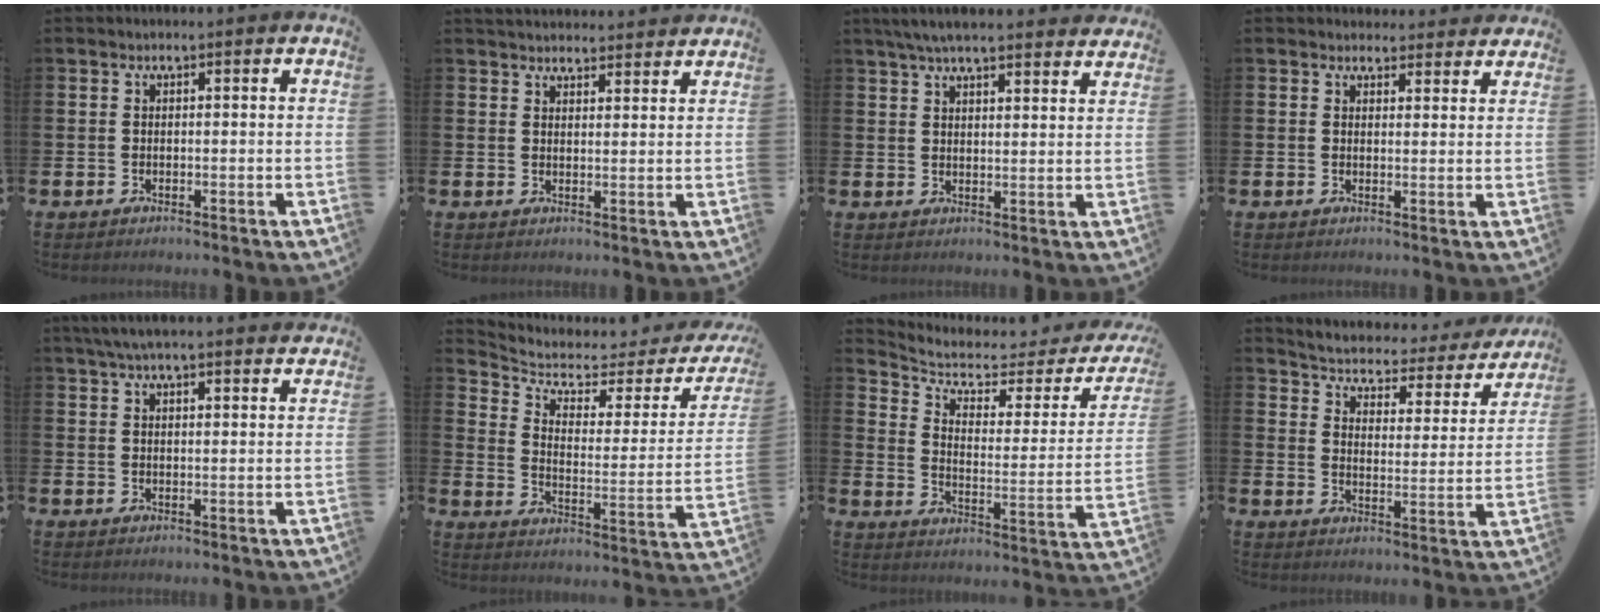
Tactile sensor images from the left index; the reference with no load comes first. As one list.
[{"total": 3.4, "force": [3.3, 0.6, 0.0], "torque": [0.004, -0.020, 0.059]}, {"total": 5.8, "force": [5.4, 0.7, 1.9], "torque": [-0.046, -0.017, 0.099]}, {"total": 3.1, "force": [2.9, 1.0, -0.2], "torque": [0.010, -0.015, 0.050]}, {"total": 4.9, "force": [4.6, 0.6, 1.8], "torque": [-0.042, -0.010, 0.084]}, {"total": 4.6, "force": [3.7, 2.0, 2.0], "torque": [-0.065, -0.034, 0.054]}, {"total": 5.2, "force": [4.1, 2.1, 2.3], "torque": [-0.065, -0.039, 0.060]}, {"total": 3.7, "force": [3.4, 1.3, 0.7], "torque": [-0.037, -0.033, 0.047]}]